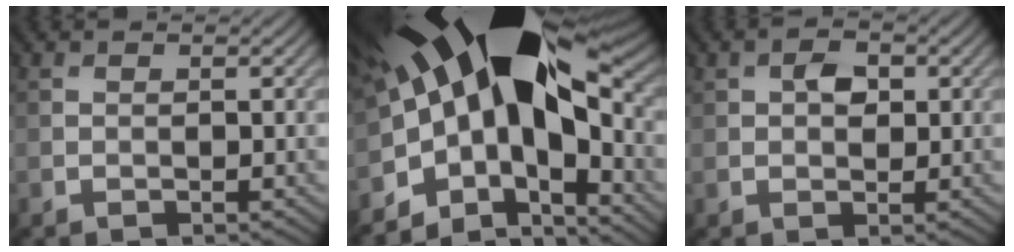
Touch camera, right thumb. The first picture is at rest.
{"total": 16.5, "force": [-0.5, 8.1, 14.3], "torque": [-0.220, -0.004, -0.005]}
{"total": 2.2, "force": [0.3, 1.8, 1.3], "torque": [-0.022, 0.002, 0.007]}